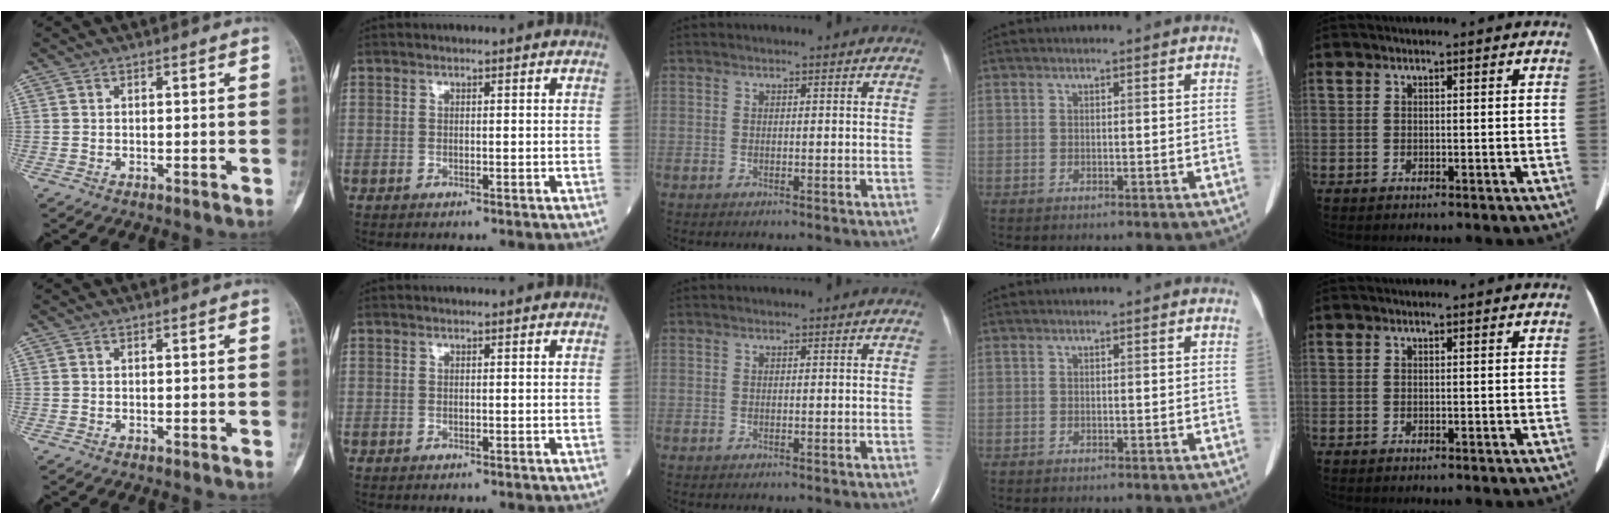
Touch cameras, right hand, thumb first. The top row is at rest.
{}